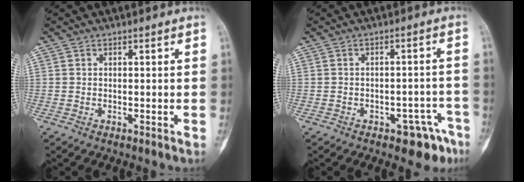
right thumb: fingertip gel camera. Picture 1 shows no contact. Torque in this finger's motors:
{"motor_torque": [1.13, 0.22, 0.66, -0.45, 0.11]}